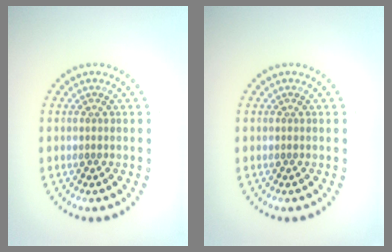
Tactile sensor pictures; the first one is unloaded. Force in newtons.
{"total": 0.0}